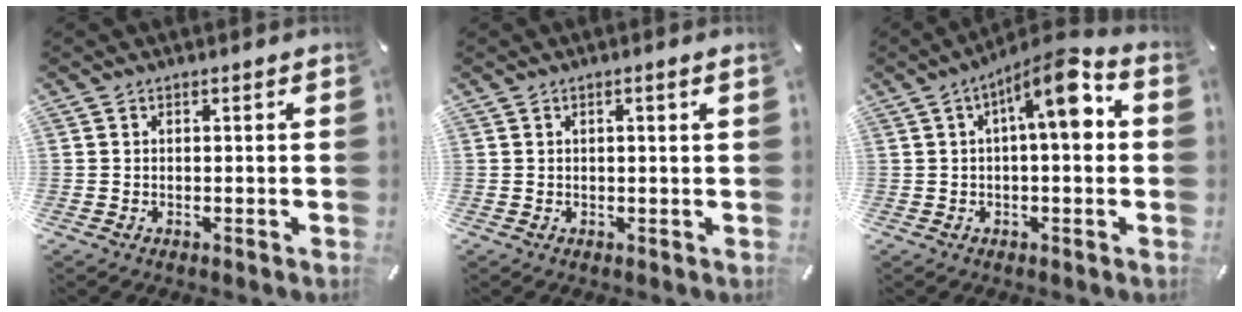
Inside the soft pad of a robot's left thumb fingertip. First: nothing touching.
{"total": 1.5, "force": [0.3, -0.1, 1.5], "torque": [-0.026, -0.004, 0.005]}
{"total": 11.2, "force": [2.3, 3.4, 10.5], "torque": [-0.156, -0.005, 0.029]}